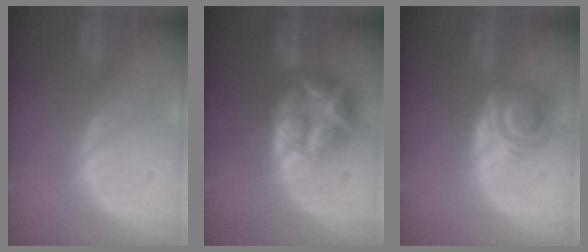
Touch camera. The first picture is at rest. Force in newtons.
{"total": 8.9, "press": 8.9, "slide": 0.5}
{"total": 5.8, "press": 4.9, "slide": 3.0}